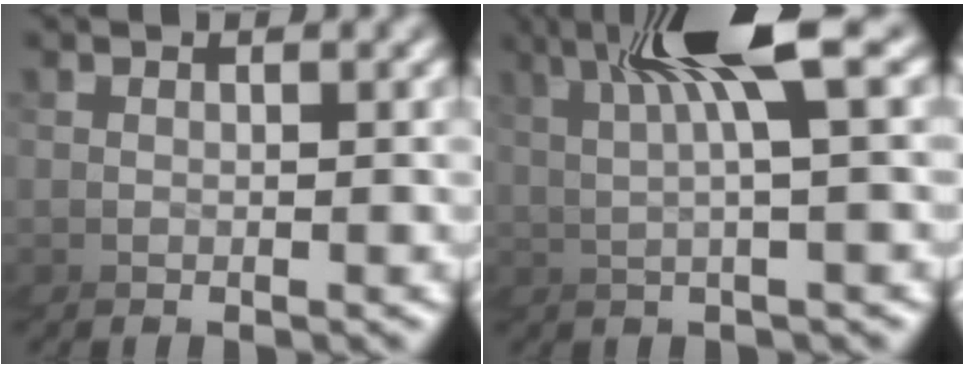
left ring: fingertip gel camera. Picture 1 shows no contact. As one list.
[{"total": 6.9, "force": [3.5, 0.0, 5.9], "torque": [-0.109, 0.036, 0.047]}]